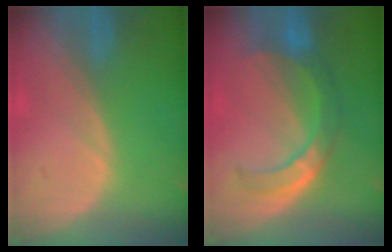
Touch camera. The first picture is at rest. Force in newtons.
{"total": 6.9, "press": 6.8, "slide": 1.3}